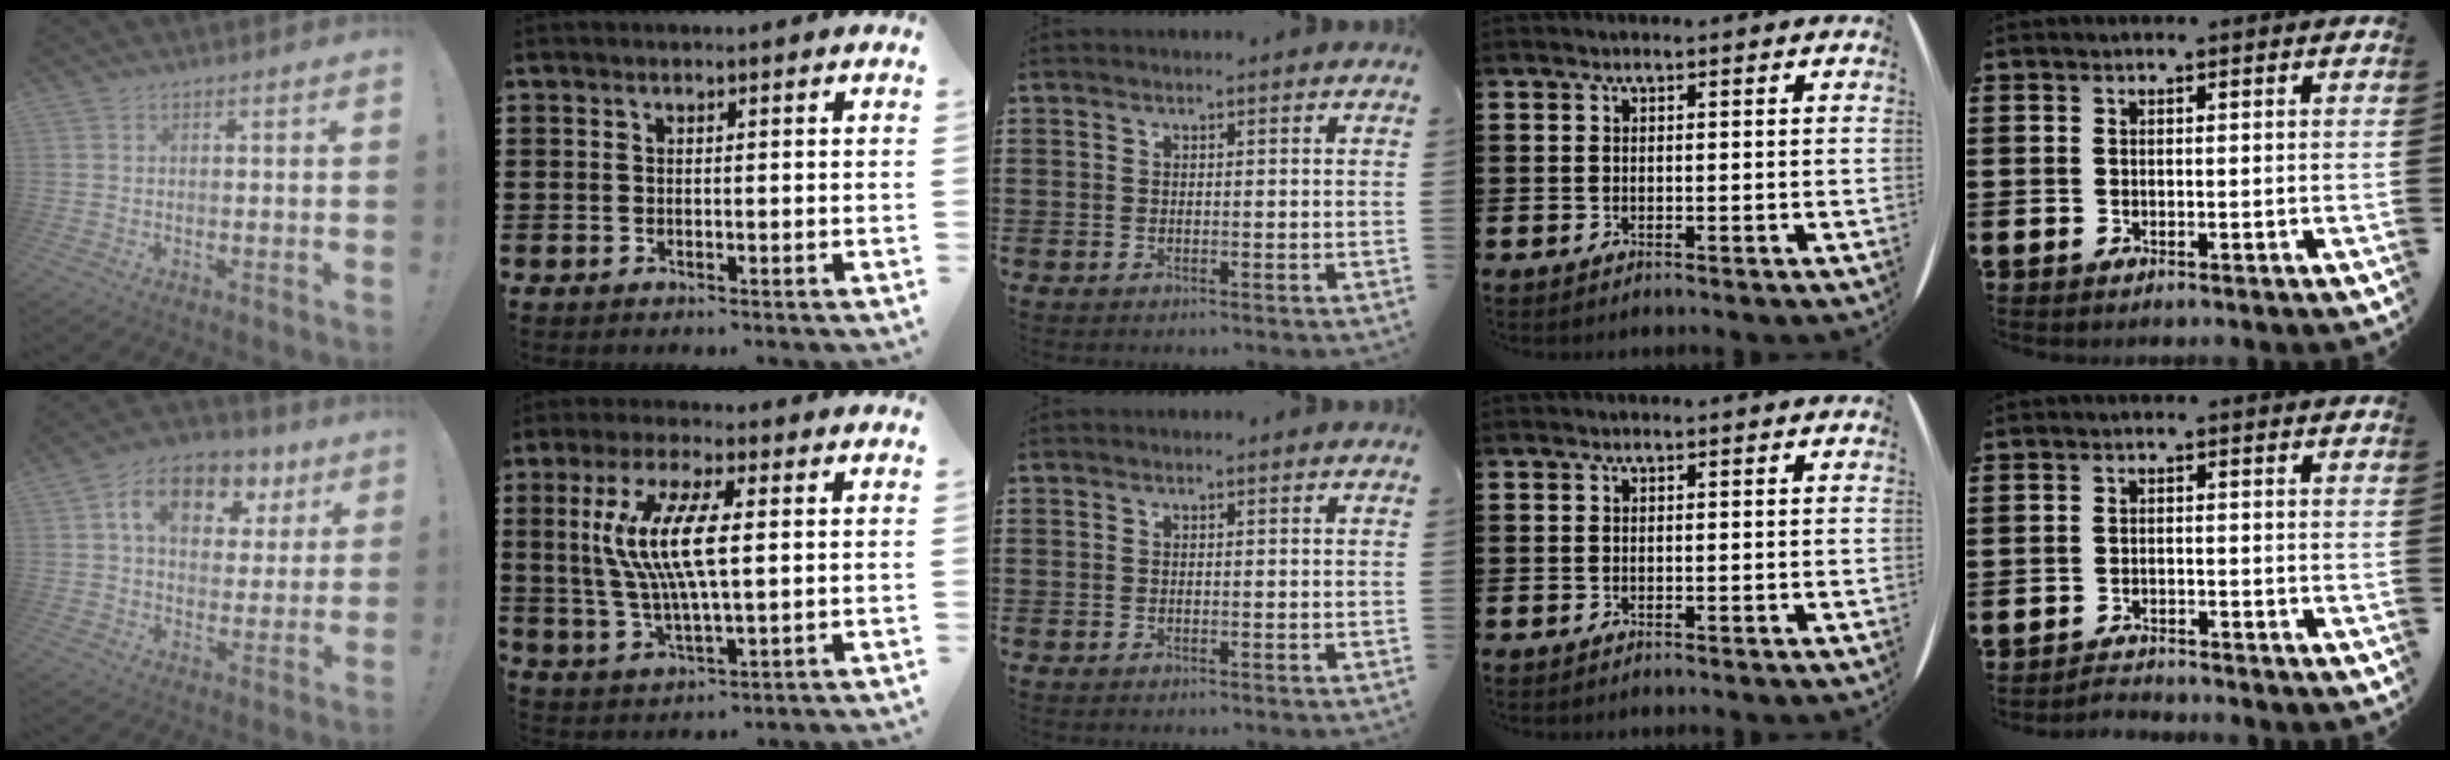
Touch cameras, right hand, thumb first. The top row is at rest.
{"thumb": {"total": 13.6, "force": [6.0, 9.0, 8.3], "torque": [-0.136, -0.016, 0.108]}, "index": {"total": 11.0, "force": [1.7, 3.1, 10.4], "torque": [-0.224, -0.003, 0.022]}, "little": {"total": 1.7, "force": [-1.7, 0.0, -0.2], "torque": [-0.002, 0.005, -0.038]}}